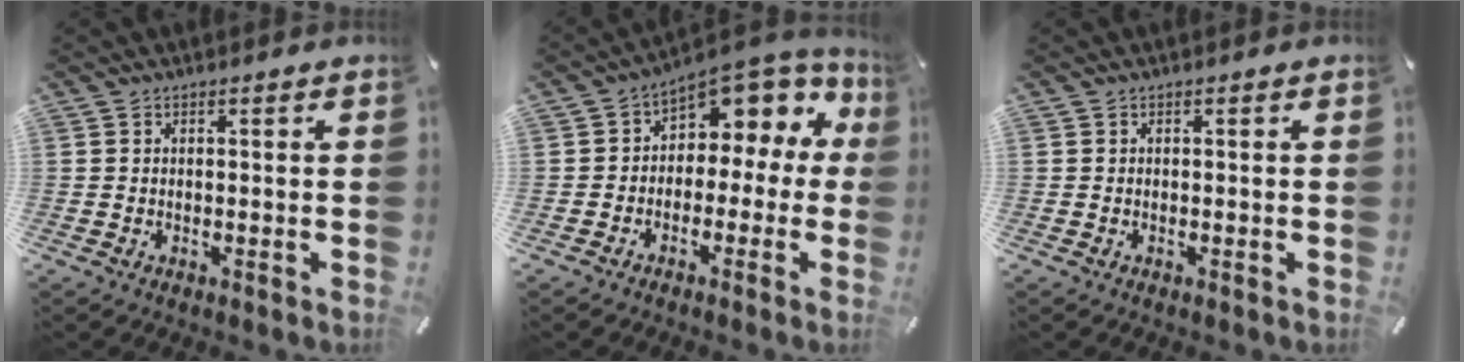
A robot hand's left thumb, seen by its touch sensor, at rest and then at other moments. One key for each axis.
{"total": 5.8, "fx": 2.5, "fy": 4.7, "fz": 2.4, "tx": -0.041, "ty": -0.031, "tz": 0.044}
{"total": 0.0}